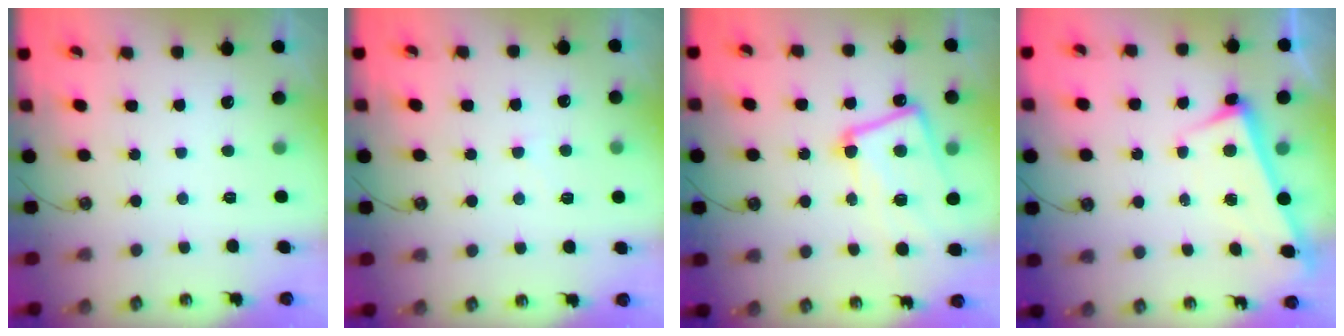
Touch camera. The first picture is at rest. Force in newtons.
{"total": 6.1, "press": 6.0, "slide": 0.9}
{"total": 11.7, "press": 11.6, "slide": 1.8}
{"total": 2.9, "press": 2.8, "slide": 0.6}